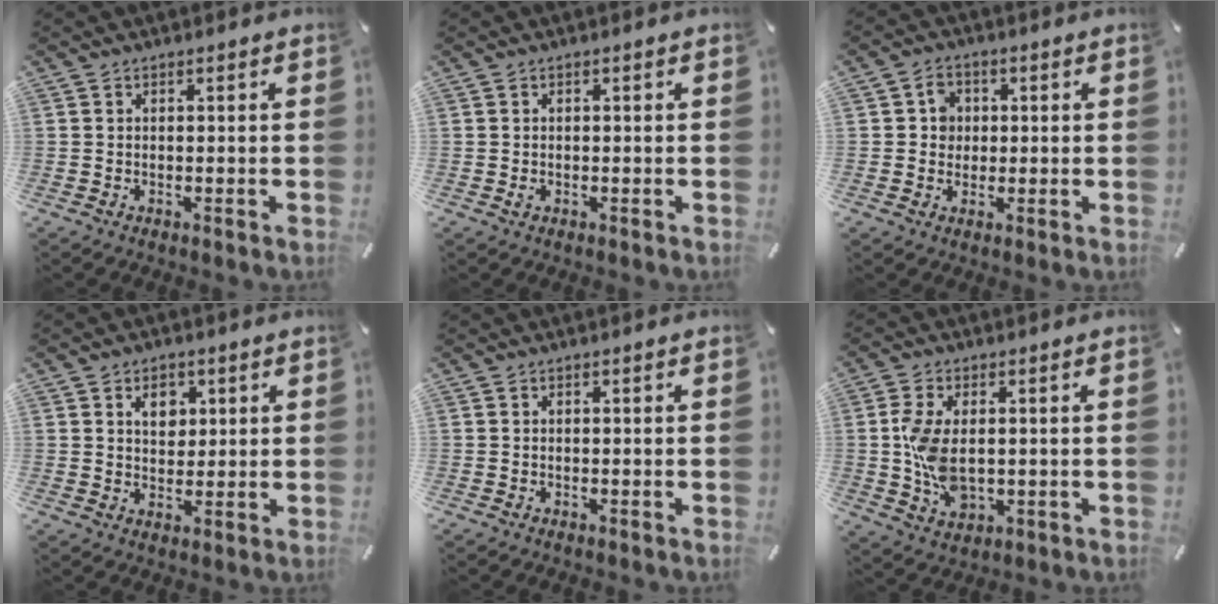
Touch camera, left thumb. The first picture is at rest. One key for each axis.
{"total": 0.8, "fx": -0.2, "fy": 0.6, "fz": 0.5, "tx": -0.010, "ty": 0.000, "tz": -0.004}
{"total": 4.6, "fx": 0.6, "fy": 4.3, "fz": 1.6, "tx": -0.023, "ty": 0.006, "tz": 0.005}
{"total": 5.3, "fx": 2.1, "fy": 4.2, "fz": 2.6, "tx": -0.024, "ty": -0.007, "tz": 0.028}
{"total": 0.0}
{"total": 9.5, "fx": 0.2, "fy": 5.8, "fz": 7.4, "tx": -0.167, "ty": -0.002, "tz": 0.001}